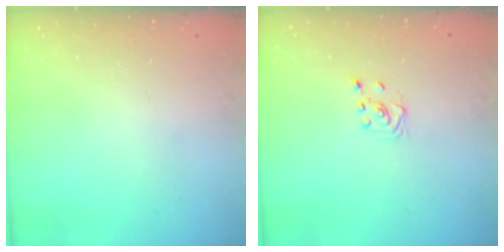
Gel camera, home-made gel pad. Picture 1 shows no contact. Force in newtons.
{"total": 2.3, "press": 2.2, "slide": 0.8}